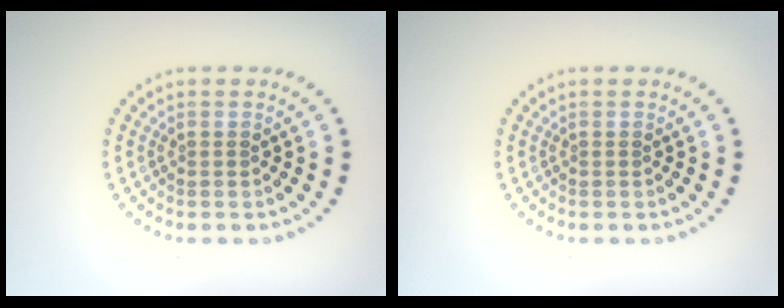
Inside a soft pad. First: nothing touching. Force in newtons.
{"total": 0.0}